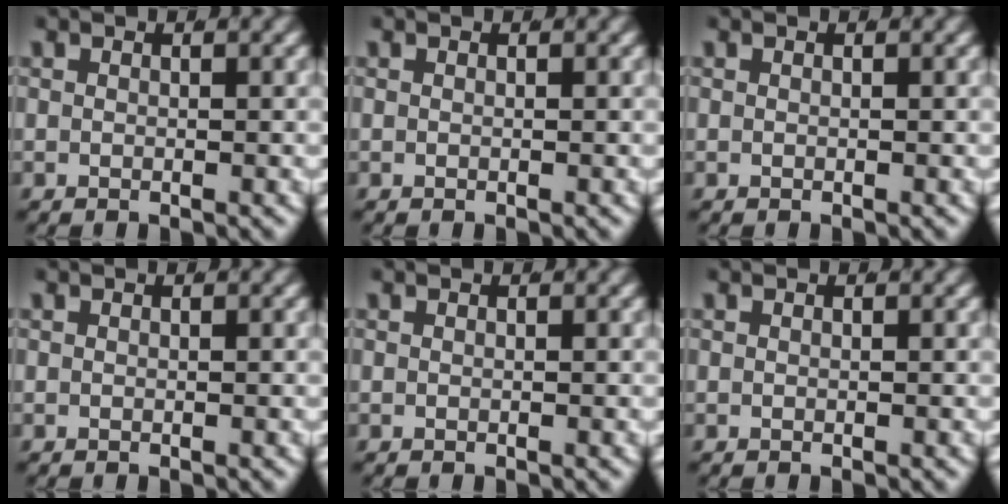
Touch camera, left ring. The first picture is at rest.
{"total": 0.0}
{"total": 0.0}
{"total": 0.0}
{"total": 0.0}
{"total": 0.0}